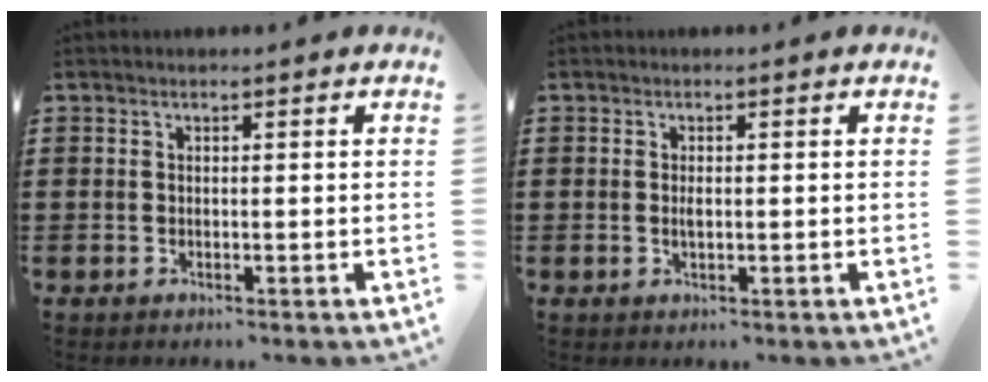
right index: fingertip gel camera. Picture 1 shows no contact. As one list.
[{"total": 1.2, "force": [-0.1, 0.5, 1.1], "torque": [-0.023, 0.003, -0.003]}]